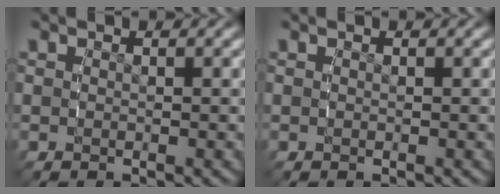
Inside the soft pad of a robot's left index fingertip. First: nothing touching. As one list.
[{"total": 0.0}]